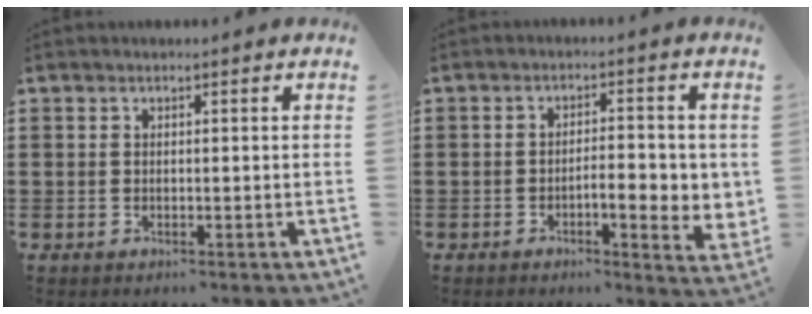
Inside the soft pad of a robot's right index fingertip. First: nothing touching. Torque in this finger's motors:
{"motor_torque": [0.31, 0.17, 0.43, 0.10]}